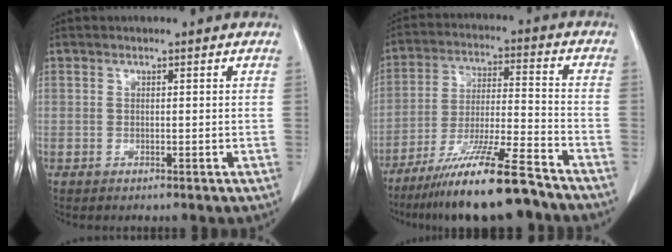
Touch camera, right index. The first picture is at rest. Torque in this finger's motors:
{"motor_torque": [1.09, -1.05, 0.70, 0.20]}